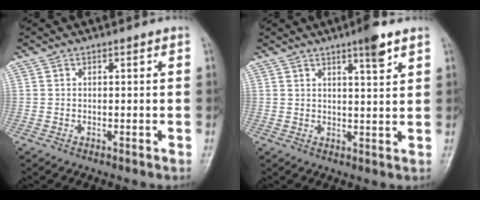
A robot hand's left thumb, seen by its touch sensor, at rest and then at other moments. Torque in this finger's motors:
{"motor_torque": [0.90, 0.32, 0.44, -0.47, 0.00]}